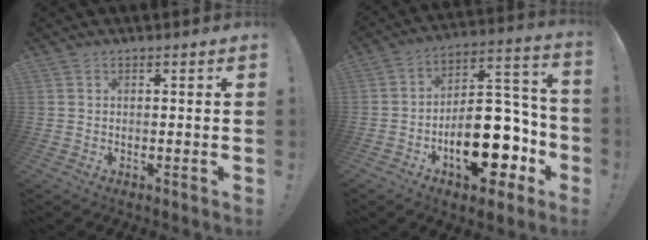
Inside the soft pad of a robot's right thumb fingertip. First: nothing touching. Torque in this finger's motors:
{"motor_torque": [2.34, 2.67, 1.39, -1.38, 0.54]}